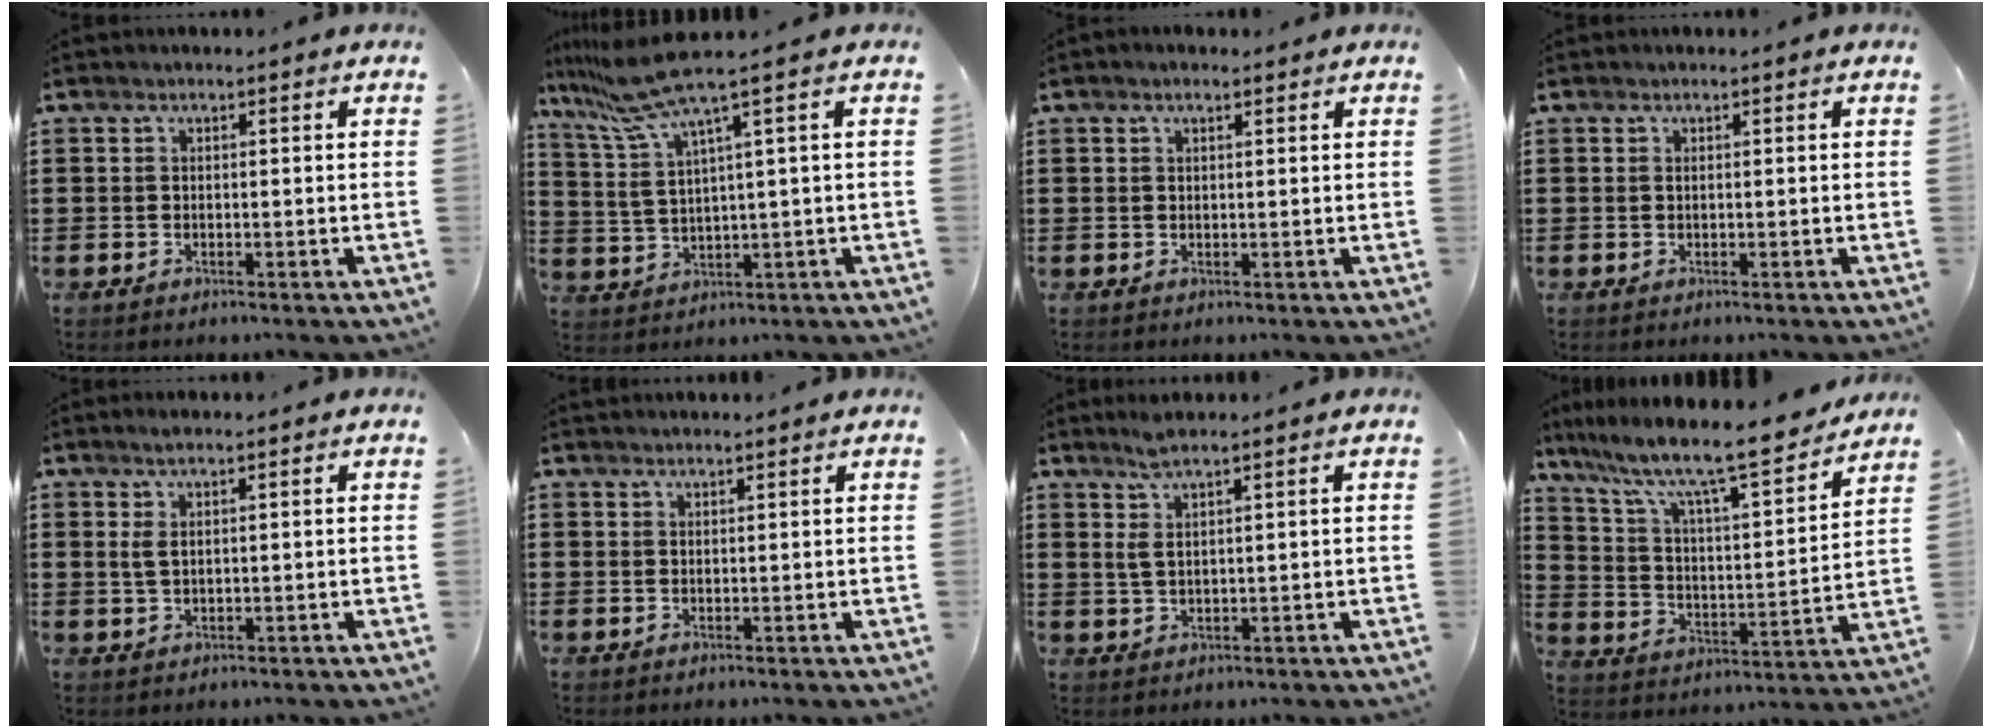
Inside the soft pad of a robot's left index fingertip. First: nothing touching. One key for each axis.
{"total": 7.1, "fx": 4.3, "fy": -0.4, "fz": 5.7, "tx": -0.150, "ty": -0.036, "tz": 0.064}
{"total": 0.8, "fx": 0.5, "fy": 0.2, "fz": 0.6, "tx": -0.012, "ty": 0.002, "tz": 0.010}
{"total": 0.0}
{"total": 2.4, "fx": 0.9, "fy": 0.7, "fz": 2.1, "tx": -0.043, "ty": 0.006, "tz": 0.015}
{"total": 1.0, "fx": 1.0, "fy": 0.0, "fz": 0.2, "tx": -0.005, "ty": -0.001, "tz": 0.020}
{"total": 3.4, "fx": 1.9, "fy": 0.5, "fz": 2.8, "tx": -0.065, "ty": -0.001, "tz": 0.032}
{"total": 10.9, "fx": 9.2, "fy": 1.0, "fz": 5.7, "tx": -0.140, "ty": -0.066, "tz": 0.150}